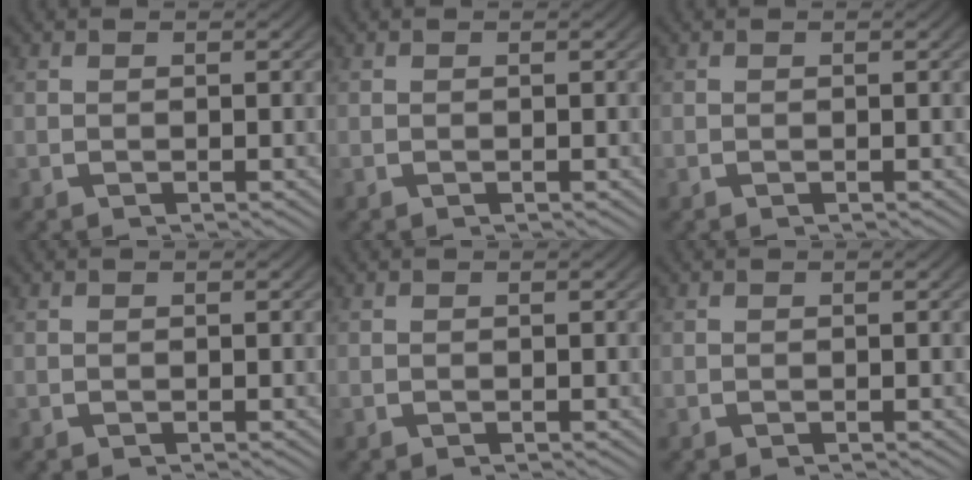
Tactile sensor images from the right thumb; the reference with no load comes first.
{"total": 0.0}
{"total": 0.0}
{"total": 0.0}
{"total": 0.0}
{"total": 0.0}